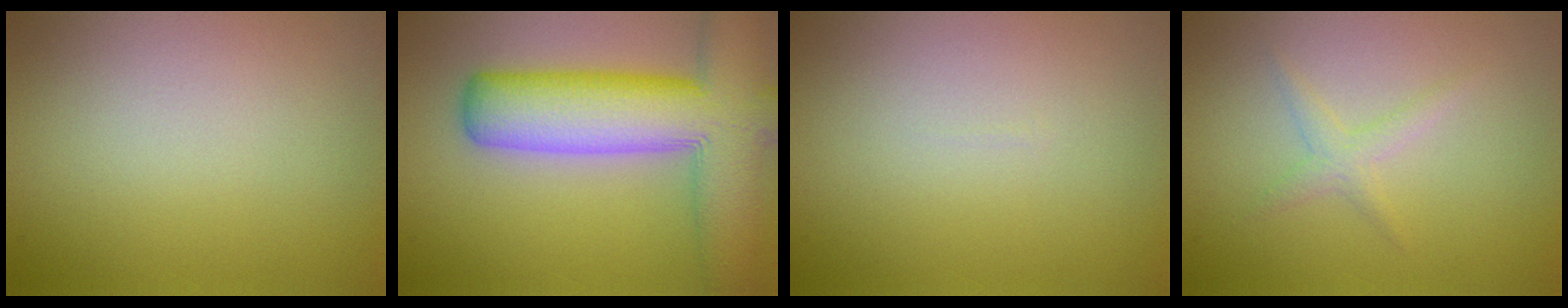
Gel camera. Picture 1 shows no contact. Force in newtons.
{"total": 11.0, "press": 11.0, "slide": 0.6}
{"total": 0.0}
{"total": 1.3, "press": 1.3, "slide": 0.0}